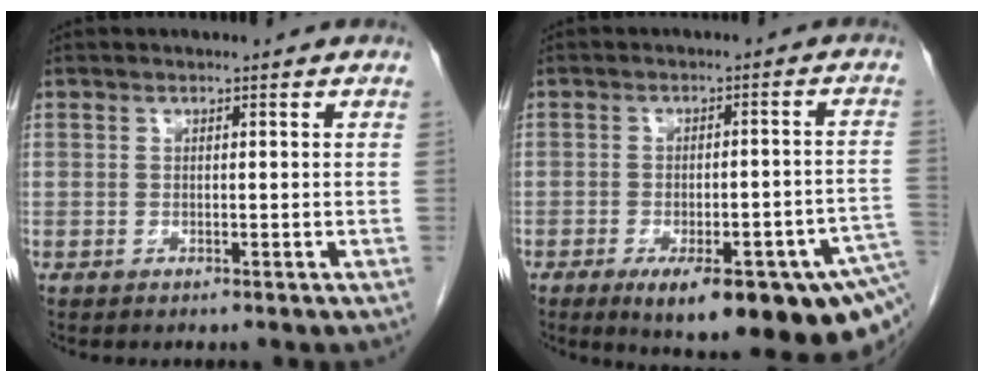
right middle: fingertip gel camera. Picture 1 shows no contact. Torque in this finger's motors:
{"motor_torque": [1.13, -1.02, 0.23, 0.10]}